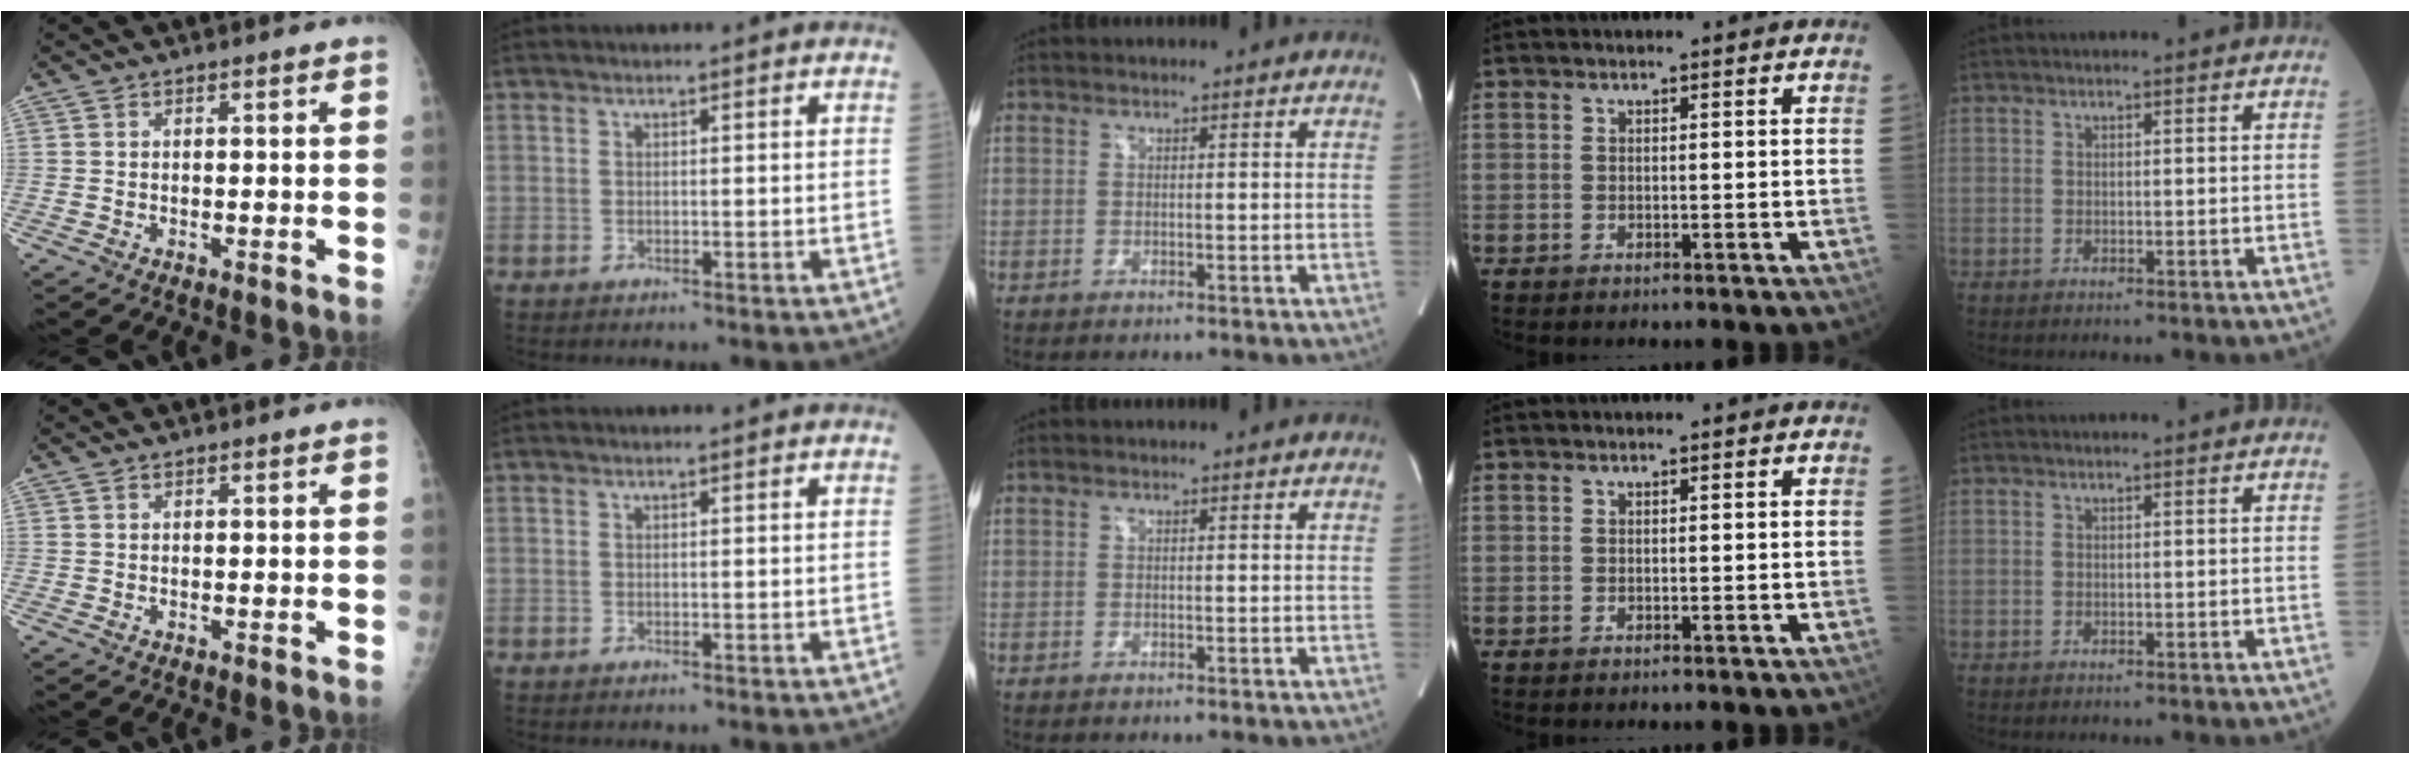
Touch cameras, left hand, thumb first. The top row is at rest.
{}